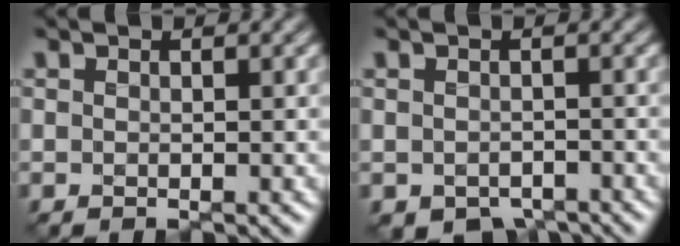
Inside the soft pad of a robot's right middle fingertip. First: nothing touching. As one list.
[{"total": 3.1, "force": [-1.9, 2.0, 1.6], "torque": [-0.018, -0.015, -0.024]}]